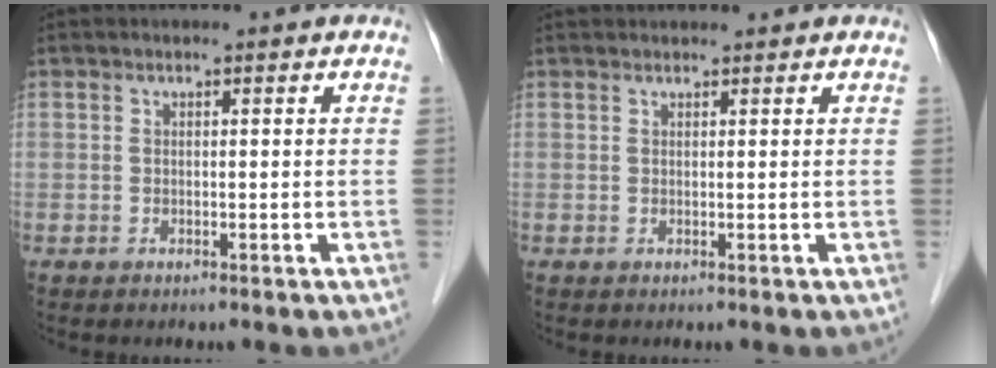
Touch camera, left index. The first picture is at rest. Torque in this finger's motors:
{"motor_torque": [-0.36, -0.77, 0.04, 0.01]}